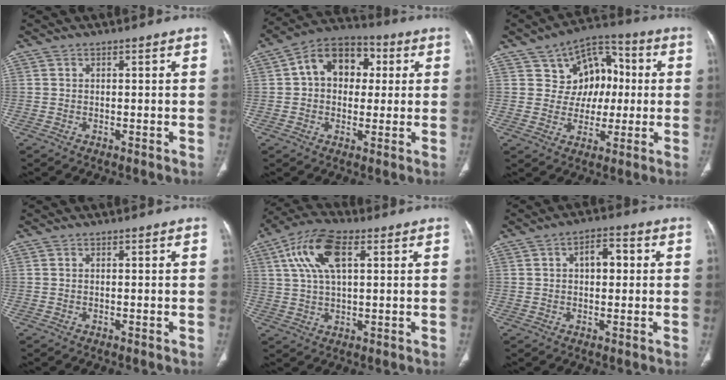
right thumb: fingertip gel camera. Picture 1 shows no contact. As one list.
[{"total": 12.2, "force": [2.3, 9.1, 7.9], "torque": [-0.084, 0.019, 0.025]}, {"total": 11.6, "force": [1.9, 9.7, 6.1], "torque": [-0.025, 0.018, 0.027]}, {"total": 0.0}, {"total": 11.6, "force": [4.1, 5.3, 9.5], "torque": [-0.193, 0.014, 0.075]}, {"total": 5.7, "force": [1.2, 3.2, 4.6], "torque": [-0.059, 0.013, 0.013]}]